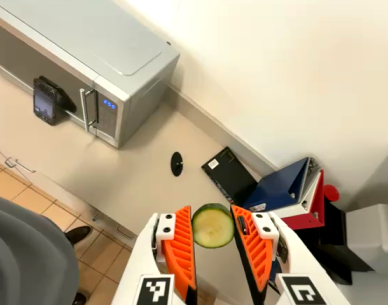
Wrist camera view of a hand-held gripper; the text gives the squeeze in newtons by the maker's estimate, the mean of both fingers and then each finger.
{"total": 7.3, "left": 7.1, "right": 7.5}